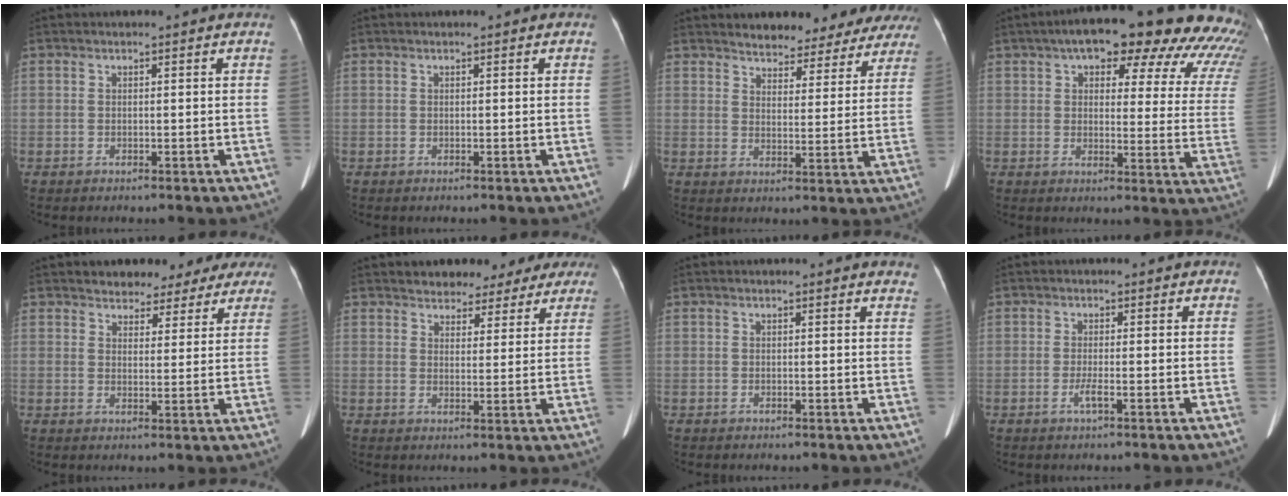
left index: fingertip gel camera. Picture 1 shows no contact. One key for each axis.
{"total": 0.0}
{"total": 16.9, "fx": 15.4, "fy": 5.1, "fz": 4.7, "tx": -0.037, "ty": -0.029, "tz": 0.168}
{"total": 22.7, "fx": 18.3, "fy": 6.6, "fz": 11.7, "tx": -0.122, "ty": -0.027, "tz": 0.185}
{"total": 10.8, "fx": 9.1, "fy": 5.0, "fz": 3.0, "tx": -0.008, "ty": -0.003, "tz": 0.093}
{"total": 11.5, "fx": 9.7, "fy": 5.2, "fz": 3.4, "tx": -0.015, "ty": 0.001, "tz": 0.103}
{"total": 4.7, "fx": 4.5, "fy": 0.7, "fz": 1.1, "tx": 0.004, "ty": -0.021, "tz": 0.022}
{"total": 1.6, "fx": -1.0, "fy": 0.0, "fz": 1.2, "tx": -0.022, "ty": -0.018, "tz": -0.021}